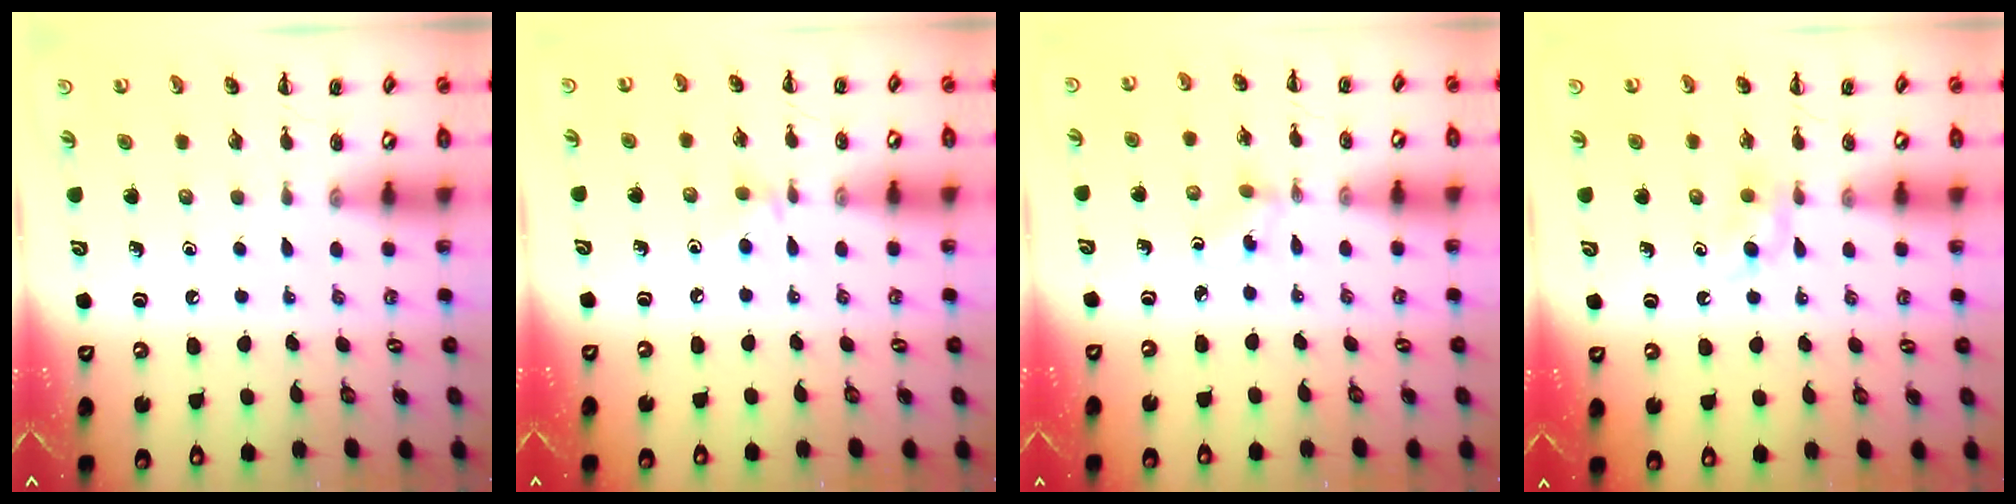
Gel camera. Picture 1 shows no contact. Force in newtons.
{"total": 3.0, "press": 2.8, "slide": 1.1}
{"total": 1.4, "press": 1.2, "slide": 0.7}
{"total": 4.1, "press": 3.9, "slide": 1.4}